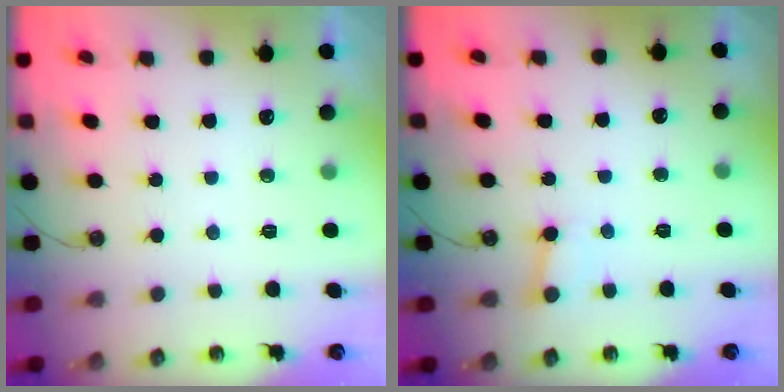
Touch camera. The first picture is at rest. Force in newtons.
{"total": 2.0, "press": 2.0, "slide": 0.2}